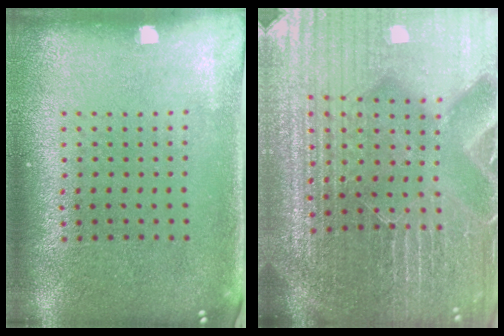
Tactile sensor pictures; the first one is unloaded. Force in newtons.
{"total": 6.0, "press": 5.5, "slide": 2.5}